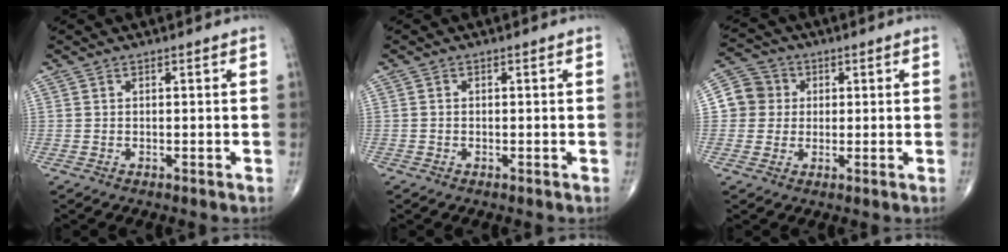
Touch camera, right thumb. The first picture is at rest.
{"total": 0.7, "force": [-0.1, 0.6, 0.2], "torque": [0.000, 0.003, -0.002]}
{"total": 7.1, "force": [0.7, 6.9, 1.3], "torque": [0.001, 0.010, 0.002]}